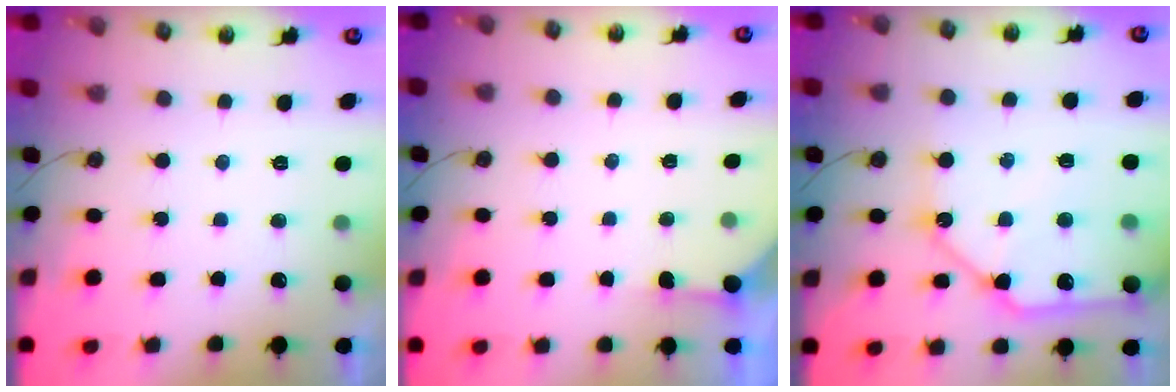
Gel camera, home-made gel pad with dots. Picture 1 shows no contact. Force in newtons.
{"total": 2.8, "press": 2.8, "slide": 0.4}
{"total": 15.9, "press": 15.9, "slide": 1.3}